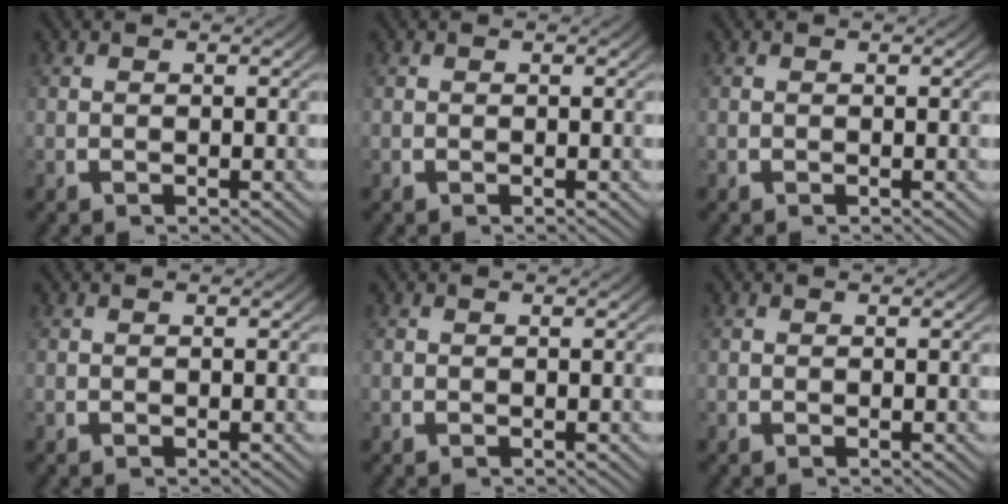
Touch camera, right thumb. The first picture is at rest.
{"total": 0.0}
{"total": 0.0}
{"total": 0.0}
{"total": 0.0}
{"total": 0.0}